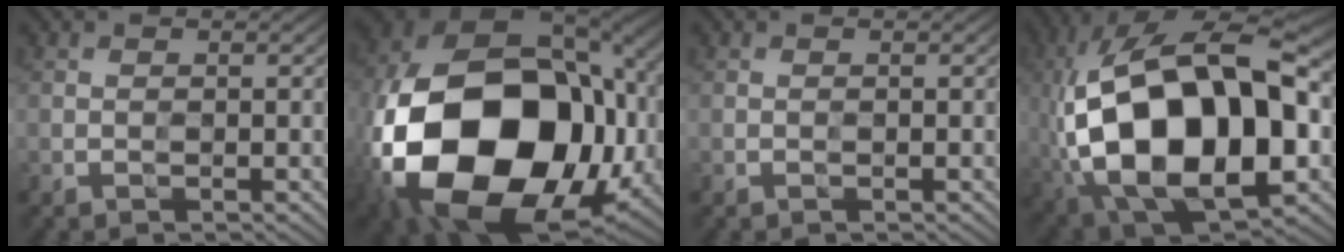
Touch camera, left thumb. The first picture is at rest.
{"total": 22.5, "force": [-4.5, 16.4, 14.6], "torque": [-0.372, -0.058, -0.041]}
{"total": 0.0}
{"total": 20.2, "force": [-1.5, 11.7, 16.5], "torque": [-0.357, -0.008, -0.012]}